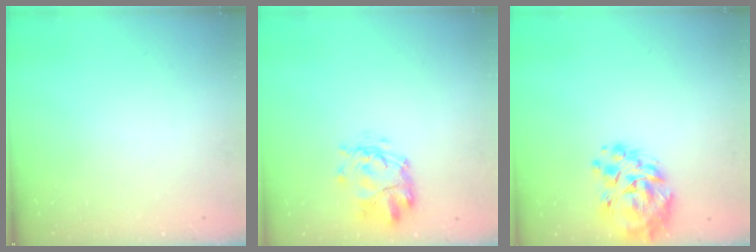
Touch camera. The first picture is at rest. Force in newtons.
{"total": 3.8, "press": 3.5, "slide": 1.6}
{"total": 13.2, "press": 12.4, "slide": 4.6}